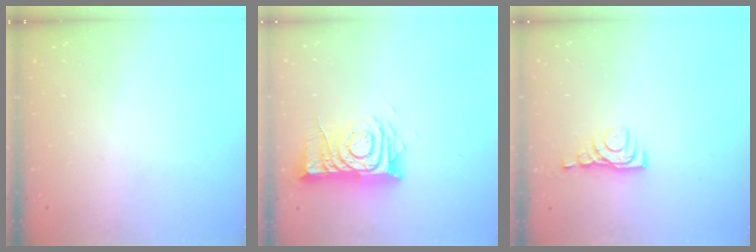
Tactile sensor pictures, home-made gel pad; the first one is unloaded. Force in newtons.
{"total": 11.7, "press": 11.6, "slide": 1.0}
{"total": 5.0, "press": 4.9, "slide": 0.7}